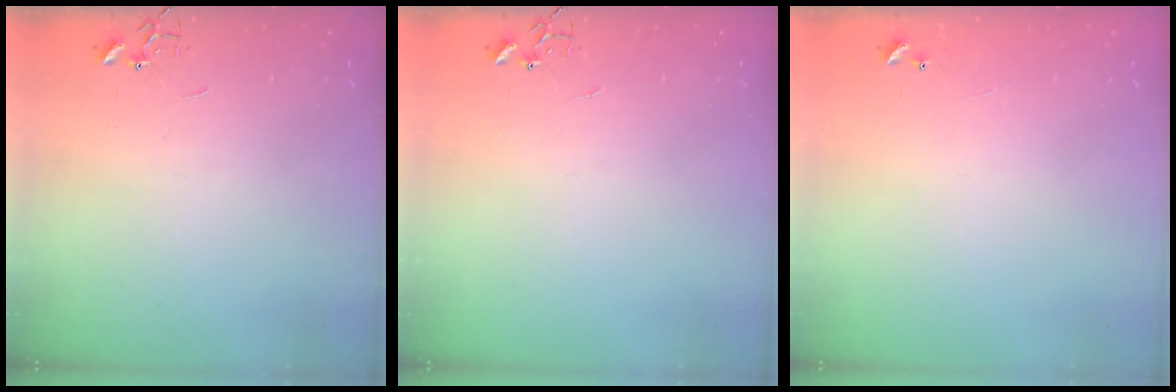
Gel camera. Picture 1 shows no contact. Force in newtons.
{"total": 0.0}
{"total": 5.1, "press": 5.0, "slide": 0.3}